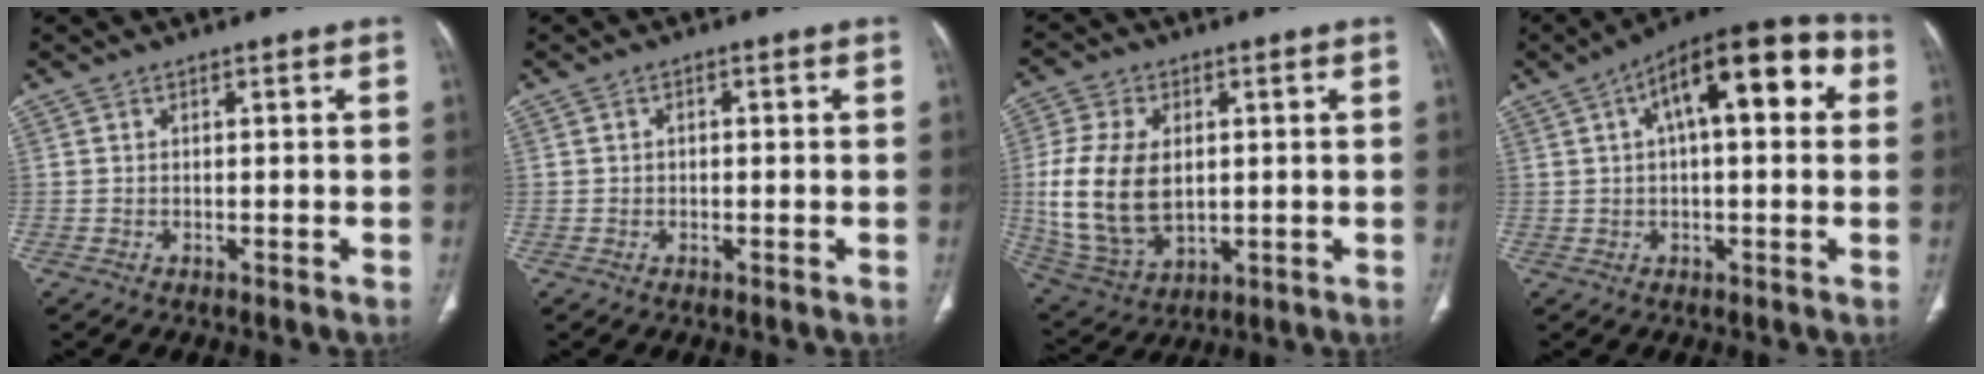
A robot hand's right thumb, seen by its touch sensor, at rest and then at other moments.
{"total": 0.7, "force": [0.1, 0.4, 0.5], "torque": [-0.008, -0.001, -0.001]}
{"total": 16.3, "force": [0.7, 10.4, 12.5], "torque": [-0.248, -0.010, 0.030]}
{"total": 16.6, "force": [4.7, 6.9, 14.4], "torque": [-0.186, 0.036, 0.063]}